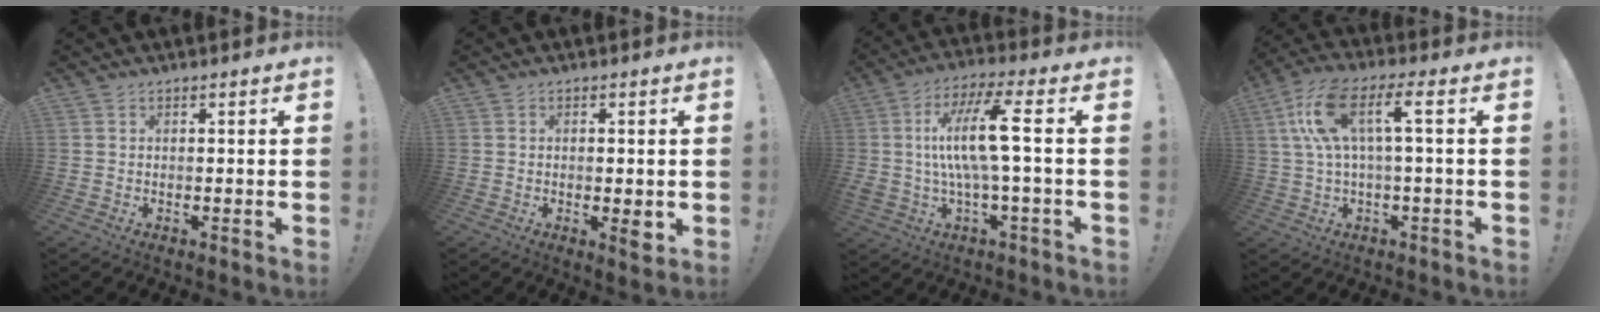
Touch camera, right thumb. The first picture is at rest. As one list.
[{"total": 3.2, "force": [-0.6, 0.8, 3.0], "torque": [-0.030, -0.006, -0.010]}, {"total": 14.9, "force": [0.9, 2.6, 14.6], "torque": [-0.267, -0.003, -0.002]}, {"total": 12.8, "force": [2.6, 3.7, 12.0], "torque": [-0.240, 0.004, 0.038]}]